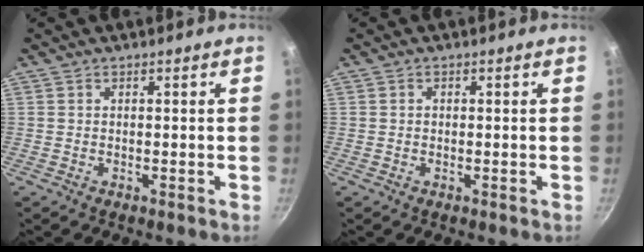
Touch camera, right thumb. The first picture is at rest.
{"total": 0.7, "force": [0.1, 0.7, 0.3], "torque": [-0.004, 0.005, 0.000]}